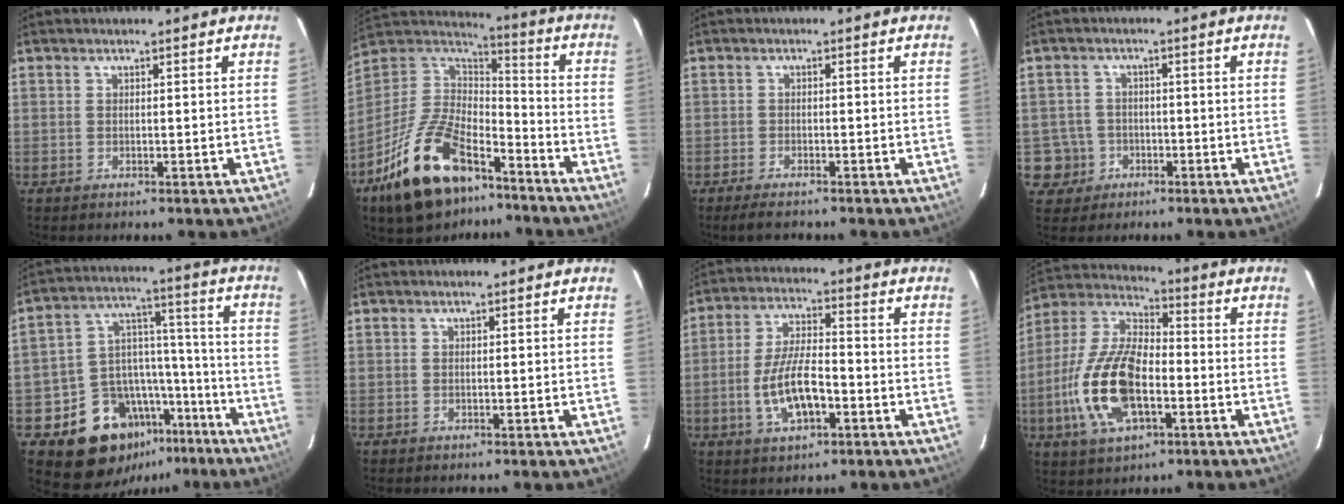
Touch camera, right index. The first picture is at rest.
{"total": 23.2, "force": [-14.2, 11.5, 14.2], "torque": [-0.299, -0.005, -0.240]}
{"total": 3.9, "force": [-3.3, 0.7, 1.9], "torque": [-0.049, -0.014, -0.060]}
{"total": 5.2, "force": [-1.7, 4.9, 0.1], "torque": [-0.010, 0.025, -0.026]}
{"total": 18.2, "force": [-11.9, 12.4, 6.2], "torque": [-0.130, 0.068, -0.158]}
{"total": 0.0}
{"total": 10.6, "force": [-3.5, 3.9, 9.2], "torque": [-0.185, 0.000, -0.058]}
{"total": 17.6, "force": [-4.9, 8.1, 14.9], "torque": [-0.322, -0.004, -0.093]}